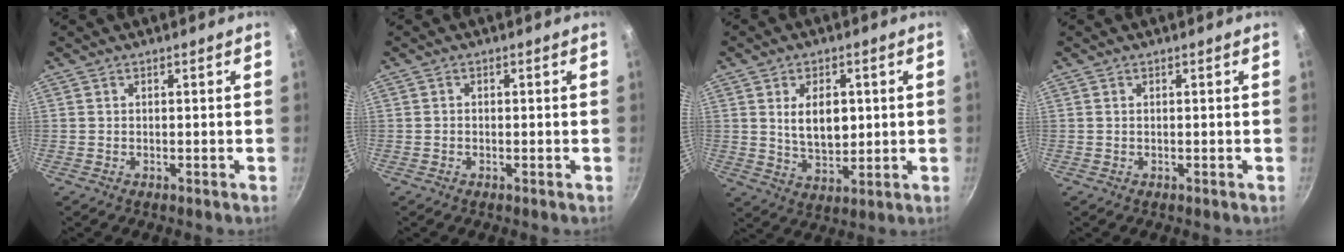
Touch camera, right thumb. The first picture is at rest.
{"total": 0.5, "force": [-0.2, 0.4, 0.2], "torque": [-0.004, 0.003, -0.003]}
{"total": 8.9, "force": [1.6, 5.5, 6.8], "torque": [-0.093, -0.017, 0.035]}
{"total": 0.0}